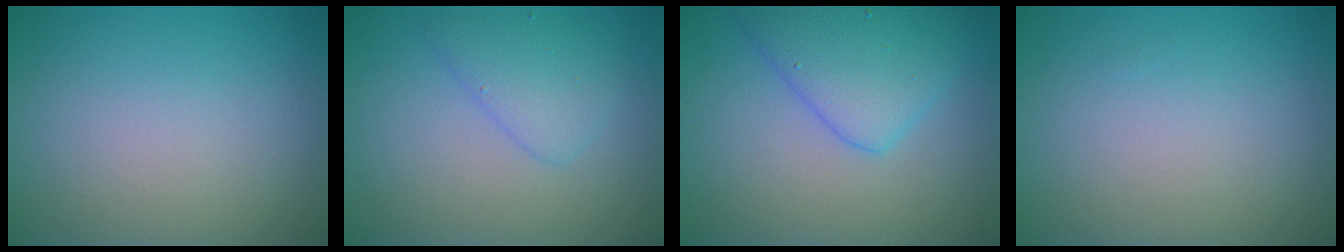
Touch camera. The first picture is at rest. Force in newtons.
{"total": 2.7, "press": 2.7, "slide": 0.3}
{"total": 5.2, "press": 5.2, "slide": 0.1}
{"total": 0.0}